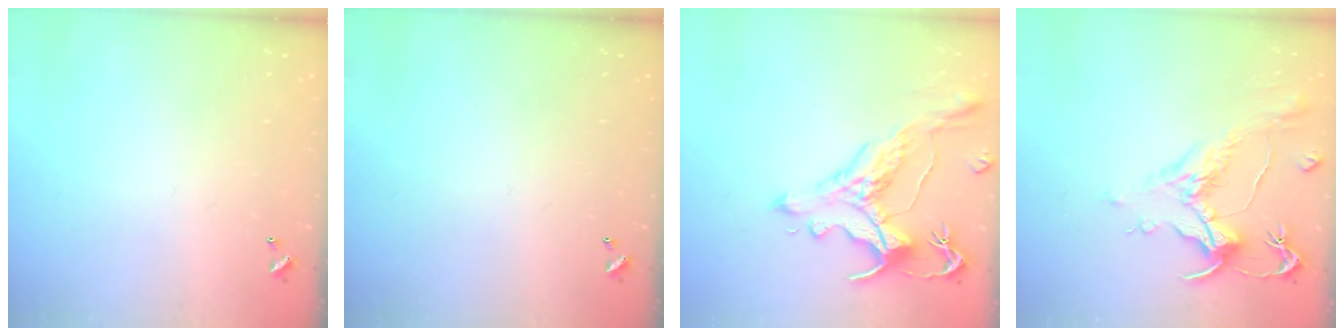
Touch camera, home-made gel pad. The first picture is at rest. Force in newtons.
{"total": 0.0}
{"total": 1.7, "press": 1.2, "slide": 1.1}
{"total": 1.6, "press": 0.8, "slide": 1.5}